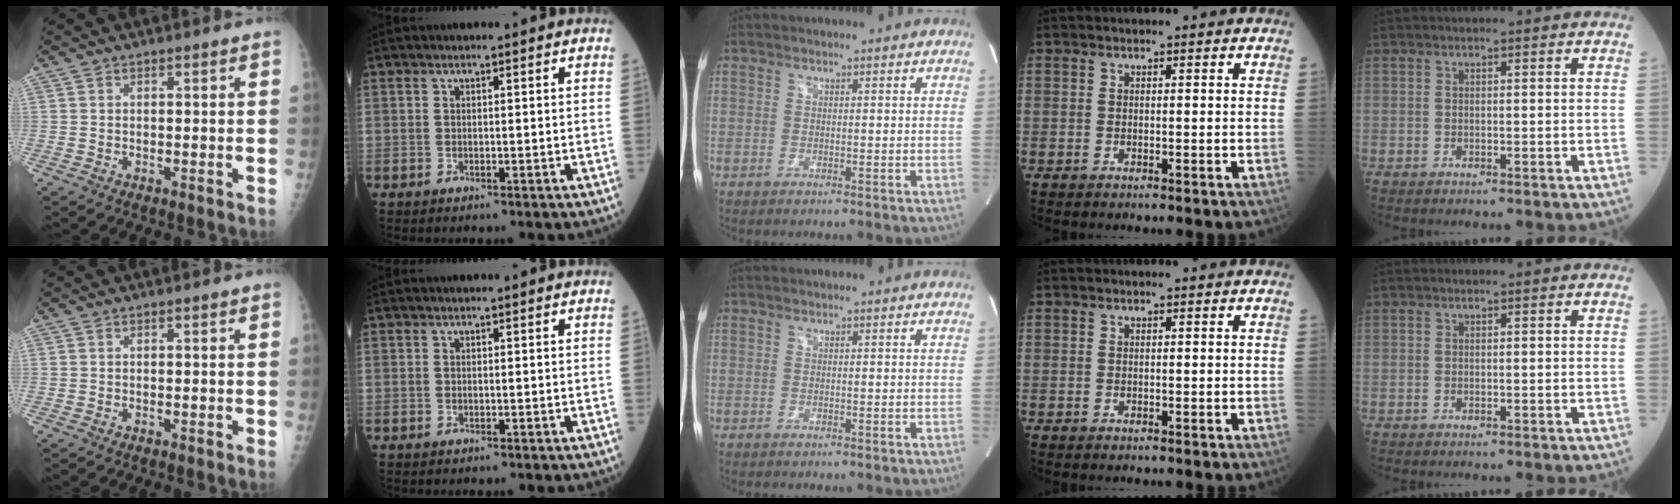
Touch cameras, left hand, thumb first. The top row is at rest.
{}